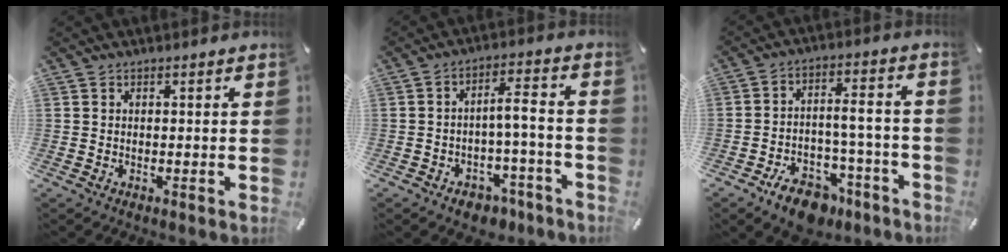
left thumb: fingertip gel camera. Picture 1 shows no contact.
{"total": 7.0, "force": [-3.0, 4.2, 4.8], "torque": [-0.081, 0.021, -0.051]}
{"total": 11.0, "force": [-6.6, 6.4, 5.9], "torque": [-0.090, 0.059, -0.111]}